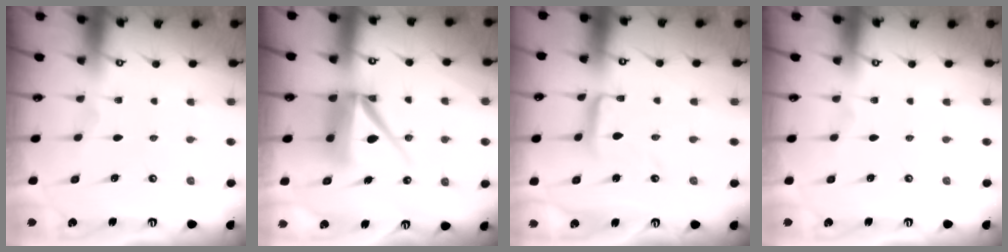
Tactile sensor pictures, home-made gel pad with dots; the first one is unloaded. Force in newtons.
{"total": 11.6, "press": 11.5, "slide": 1.2}
{"total": 7.6, "press": 7.6, "slide": 0.5}
{"total": 0.0}